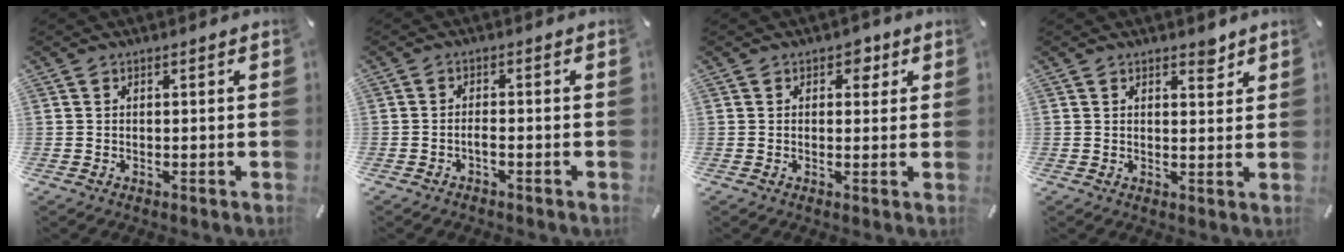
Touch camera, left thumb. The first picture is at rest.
{"total": 1.9, "force": [-1.2, 0.6, 1.3], "torque": [-0.025, 0.003, -0.021]}
{"total": 3.4, "force": [1.5, 2.4, 2.0], "torque": [-0.004, -0.008, 0.016]}
{"total": 3.4, "force": [2.5, 1.8, 1.5], "torque": [-0.002, -0.018, 0.038]}